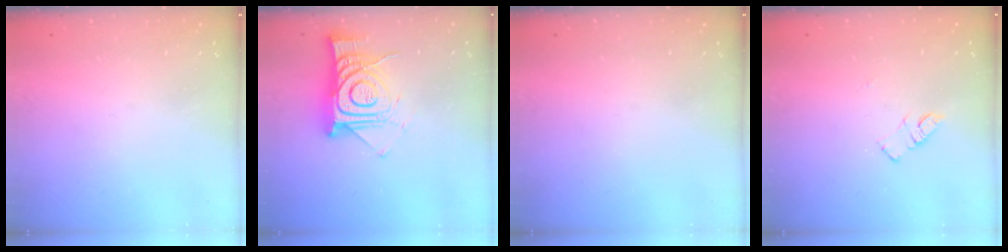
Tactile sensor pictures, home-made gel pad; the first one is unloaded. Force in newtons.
{"total": 14.7, "press": 14.6, "slide": 1.2}
{"total": 0.0}
{"total": 5.6, "press": 5.6, "slide": 0.8}